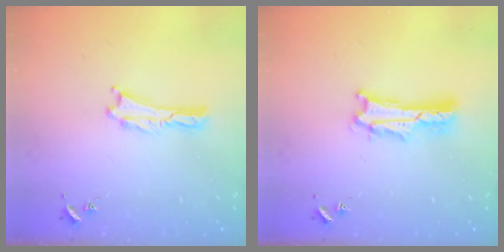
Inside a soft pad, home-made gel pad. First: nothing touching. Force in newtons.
{"total": 2.1, "press": 2.1, "slide": 0.3}